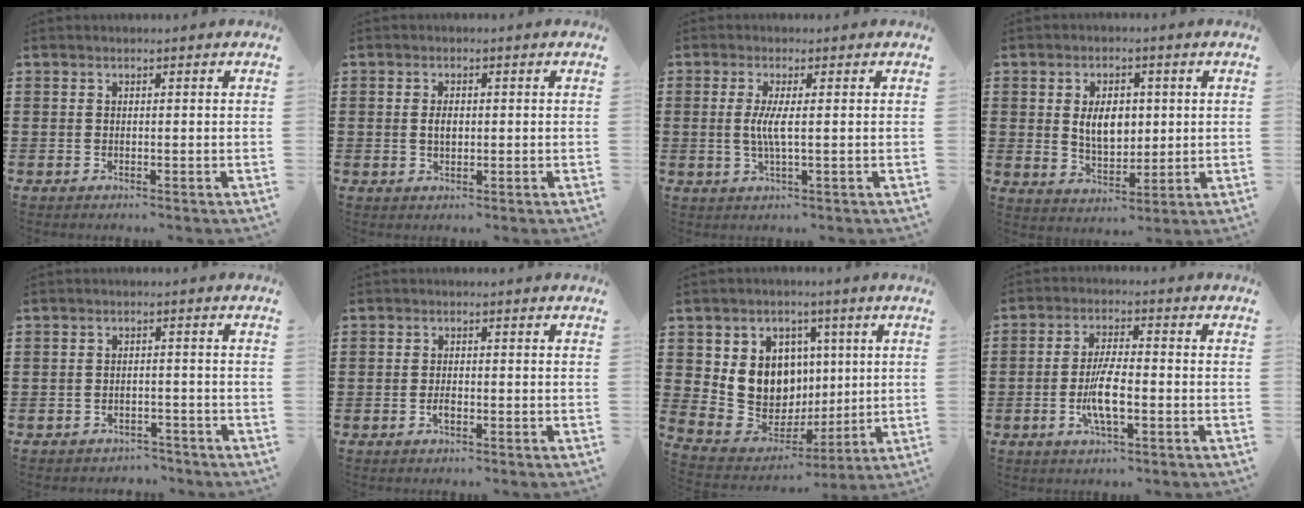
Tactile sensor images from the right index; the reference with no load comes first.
{"total": 2.1, "force": [0.1, 1.1, 1.8], "torque": [-0.037, 0.005, 0.000]}
{"total": 3.7, "force": [0.0, 0.1, 3.7], "torque": [-0.084, -0.012, -0.006]}
{"total": 6.2, "force": [0.9, 3.9, 4.6], "torque": [-0.076, 0.004, 0.008]}
{"total": 2.0, "force": [-1.9, 0.7, -0.1], "torque": [-0.005, 0.002, -0.041]}
{"total": 1.9, "force": [-1.0, 0.8, 1.4], "torque": [-0.027, 0.002, -0.018]}
{"total": 10.5, "force": [1.7, 9.6, 3.8], "torque": [-0.099, -0.022, 0.037]}
{"total": 6.5, "force": [-1.8, 1.8, 6.0], "torque": [-0.128, -0.006, -0.037]}